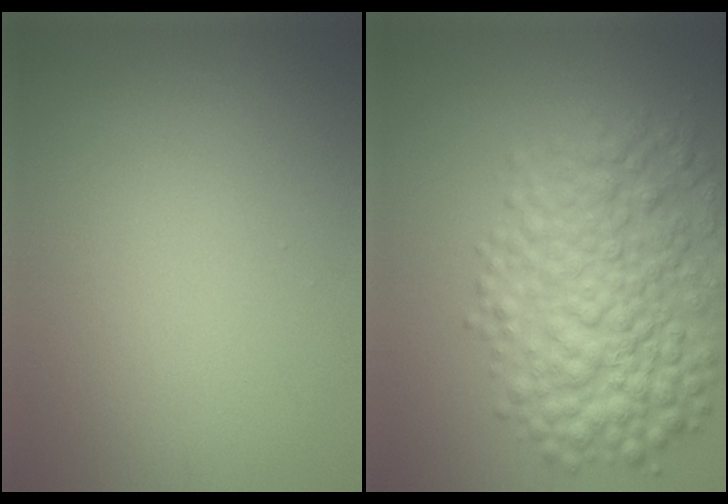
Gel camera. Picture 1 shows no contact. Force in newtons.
{"total": 8.2, "press": 8.2, "slide": 0.2}